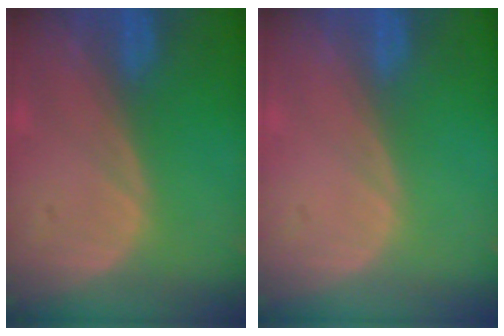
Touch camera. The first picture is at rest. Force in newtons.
{"total": 0.0}